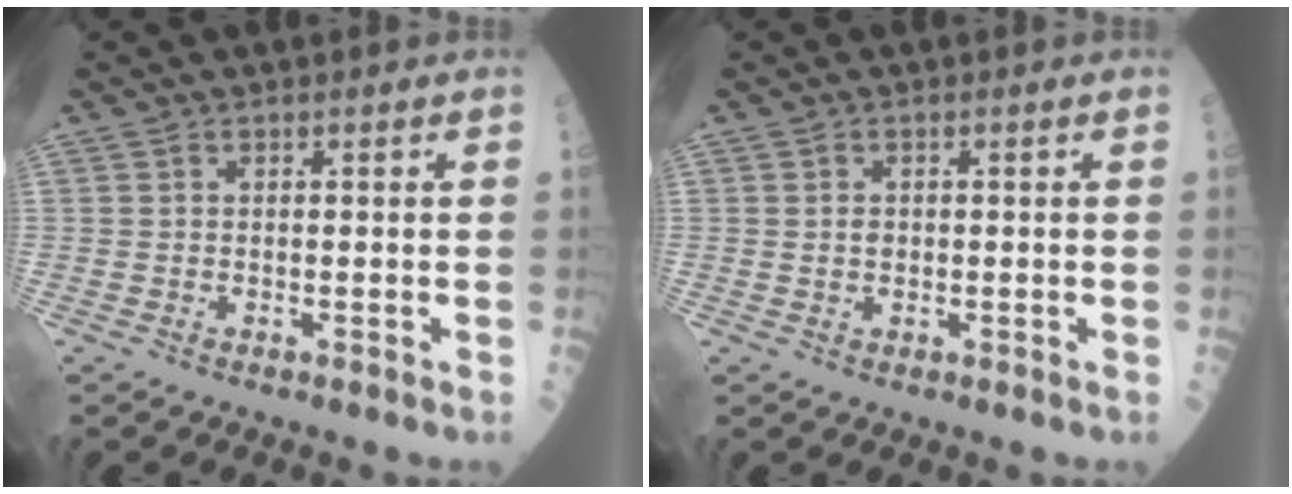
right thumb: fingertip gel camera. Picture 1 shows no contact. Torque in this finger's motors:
{"motor_torque": [0.09, -0.29, -0.18, -0.15, -0.01]}